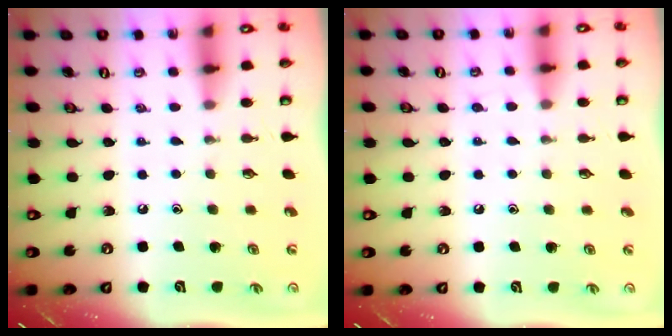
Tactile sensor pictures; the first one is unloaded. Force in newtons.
{"total": 3.4, "press": 3.4, "slide": 0.4}